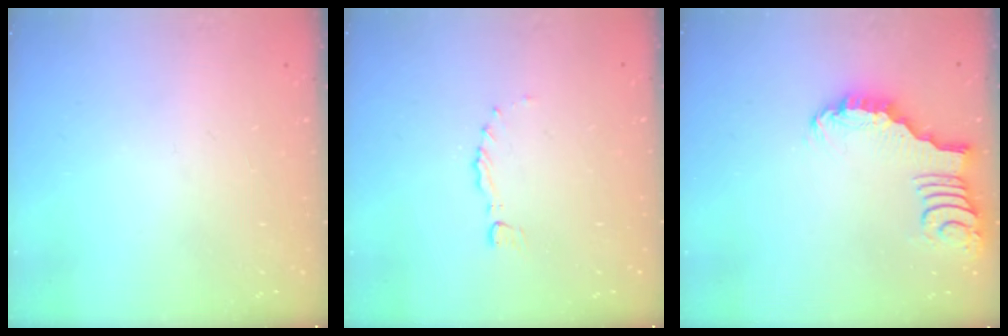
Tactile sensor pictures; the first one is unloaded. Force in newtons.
{"total": 0.0}
{"total": 2.1, "press": 2.1, "slide": 0.2}